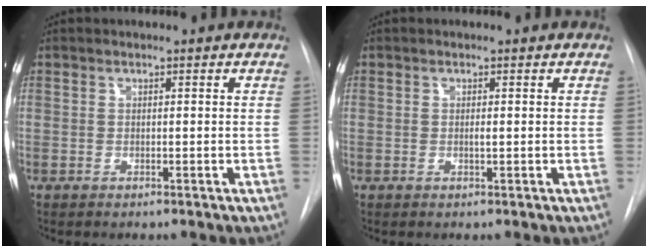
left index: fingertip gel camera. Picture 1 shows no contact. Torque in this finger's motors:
{"motor_torque": [0.20, 0.05, -0.01, 0.00]}